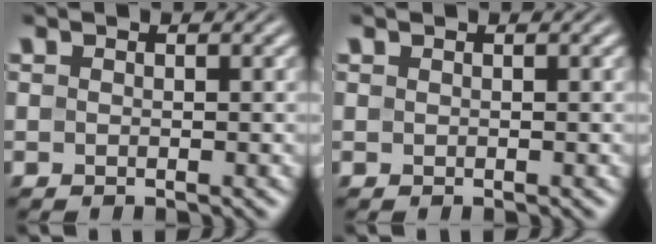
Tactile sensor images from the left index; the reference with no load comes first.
{"total": 0.0}